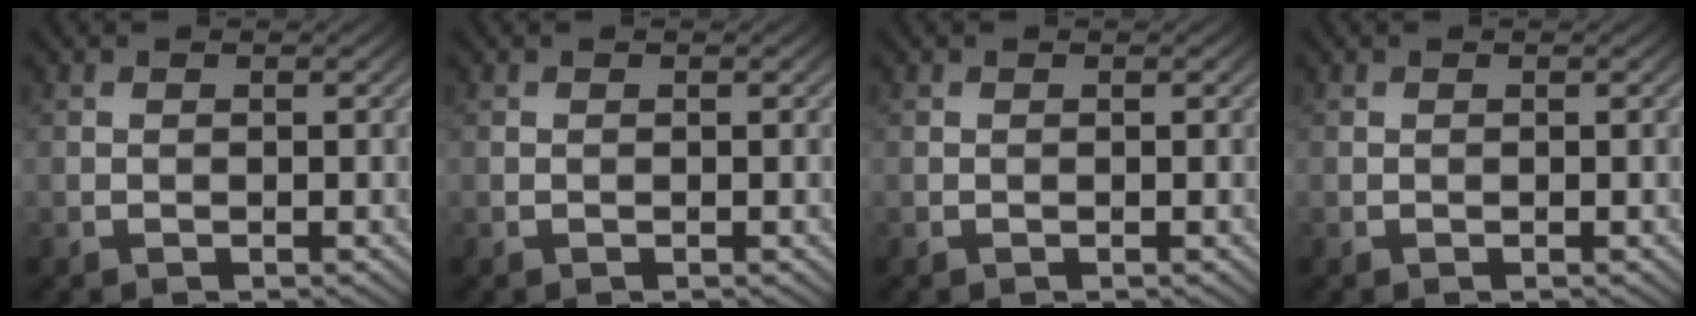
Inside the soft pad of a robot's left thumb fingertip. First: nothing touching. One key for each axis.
{"total": 0.0}
{"total": 0.0}
{"total": 0.0}